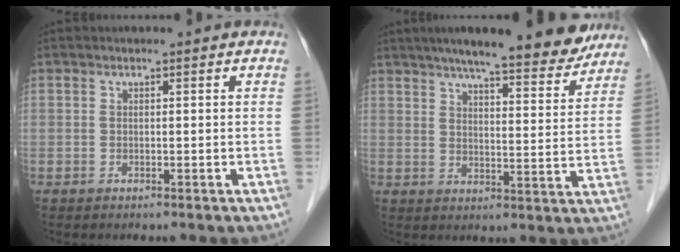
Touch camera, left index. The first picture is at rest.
{"total": 17.7, "force": [15.0, 2.7, 9.0], "torque": [-0.126, 0.004, 0.198]}